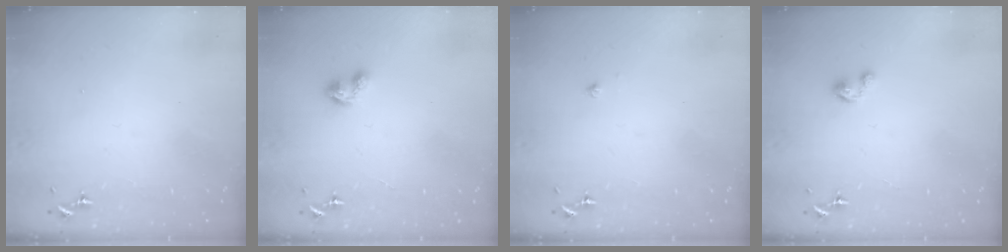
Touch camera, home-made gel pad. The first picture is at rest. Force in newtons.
{"total": 4.2, "press": 4.2, "slide": 0.4}
{"total": 1.4, "press": 1.4, "slide": 0.2}
{"total": 3.0, "press": 3.0, "slide": 0.3}